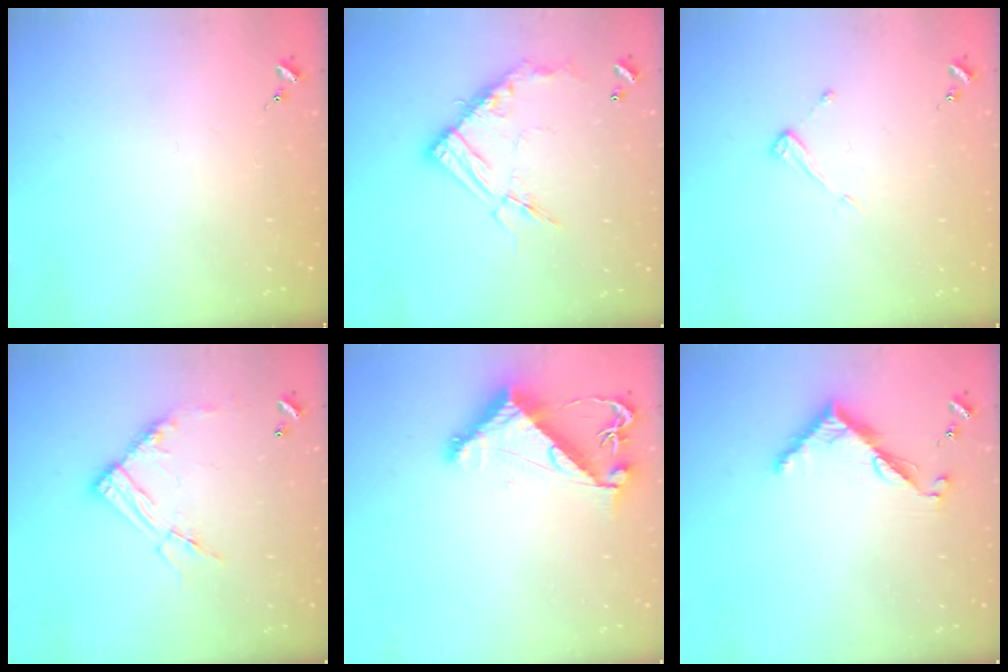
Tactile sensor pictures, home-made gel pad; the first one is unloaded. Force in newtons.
{"total": 16.0, "press": 15.9, "slide": 1.5}
{"total": 3.9, "press": 3.9, "slide": 0.4}
{"total": 13.1, "press": 13.0, "slide": 1.2}
{"total": 8.0, "press": 8.0, "slide": 0.7}
{"total": 7.7, "press": 7.7, "slide": 0.3}